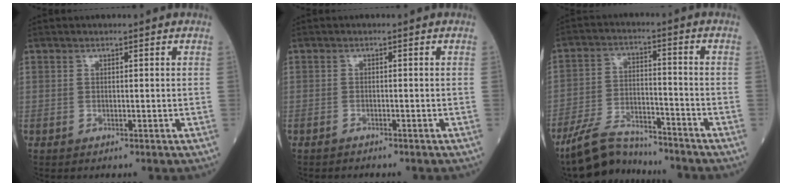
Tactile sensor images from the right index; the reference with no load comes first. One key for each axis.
{"total": 0.9, "fx": -0.9, "fy": 0.3, "fz": 0.1, "tx": -0.006, "ty": 0.000, "tz": -0.012}
{"total": 9.6, "fx": -8.8, "fy": 2.3, "fz": 2.8, "tx": -0.054, "ty": 0.002, "tz": -0.160}